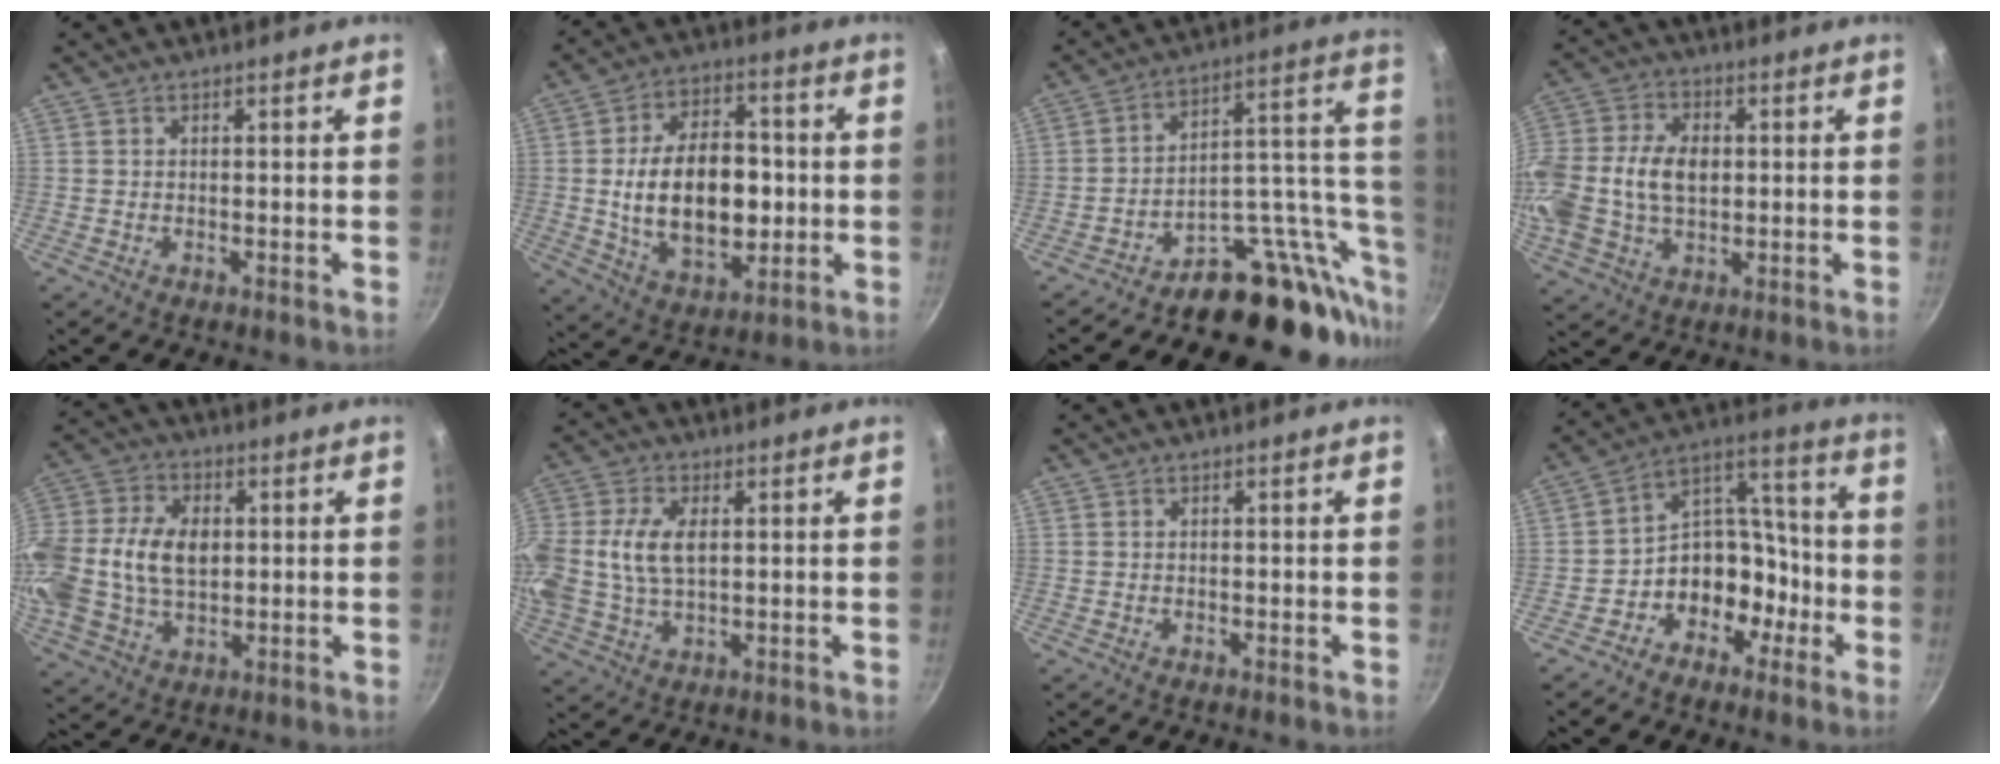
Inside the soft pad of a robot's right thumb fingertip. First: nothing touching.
{"total": 19.1, "force": [-0.8, 11.9, 14.9], "torque": [-0.219, 0.011, -0.003]}
{"total": 22.5, "force": [-9.2, 13.9, 15.1], "torque": [-0.127, 0.067, -0.145]}
{"total": 18.8, "force": [0.5, 13.4, 13.2], "torque": [-0.284, 0.030, 0.006]}
{"total": 21.2, "force": [1.5, 15.1, 14.9], "torque": [-0.322, 0.027, 0.025]}
{"total": 12.4, "force": [1.6, 7.7, 9.6], "torque": [-0.201, 0.015, 0.024]}
{"total": 0.0}
{"total": 12.6, "force": [-5.4, 9.5, 6.2], "torque": [-0.037, 0.089, -0.090]}